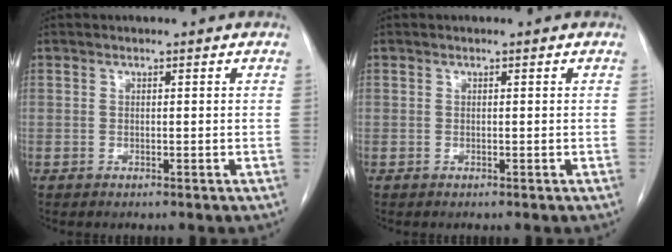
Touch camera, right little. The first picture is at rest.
{"total": 0.0}